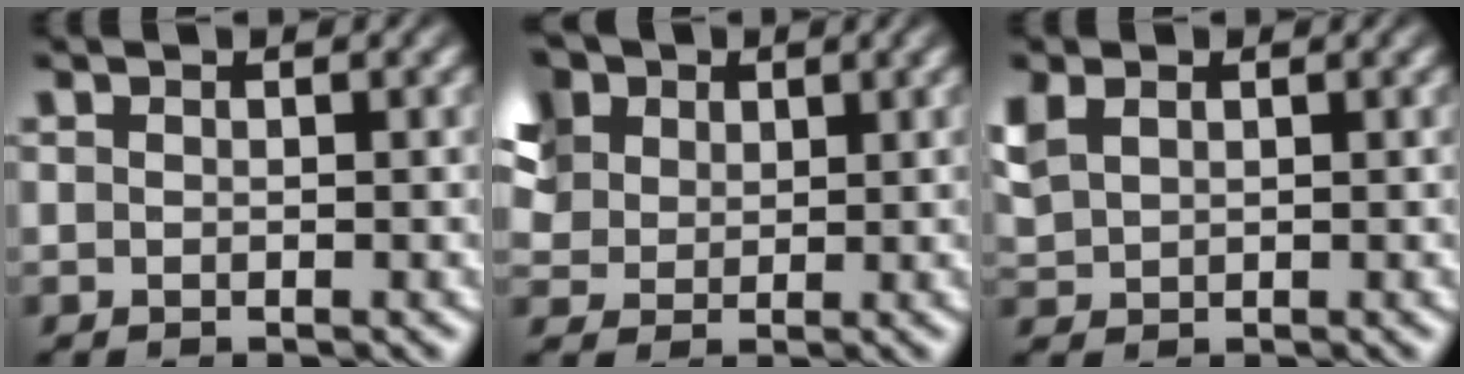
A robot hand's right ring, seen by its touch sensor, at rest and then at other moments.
{"total": 9.7, "force": [4.3, 7.4, 4.5], "torque": [-0.098, 0.010, 0.064]}
{"total": 2.6, "force": [1.0, 2.1, 1.2], "torque": [-0.031, 0.003, 0.025]}